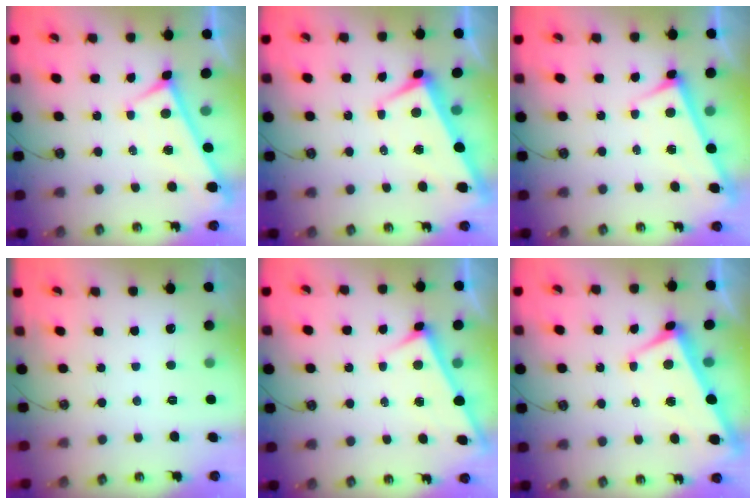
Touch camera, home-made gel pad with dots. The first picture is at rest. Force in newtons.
{"total": 1.7, "press": 1.4, "slide": 1.0}
{"total": 2.8, "press": 2.8, "slide": 0.2}
{"total": 0.0}
{"total": 3.4, "press": 3.4, "slide": 0.4}
{"total": 1.6, "press": 1.2, "slide": 0.9}